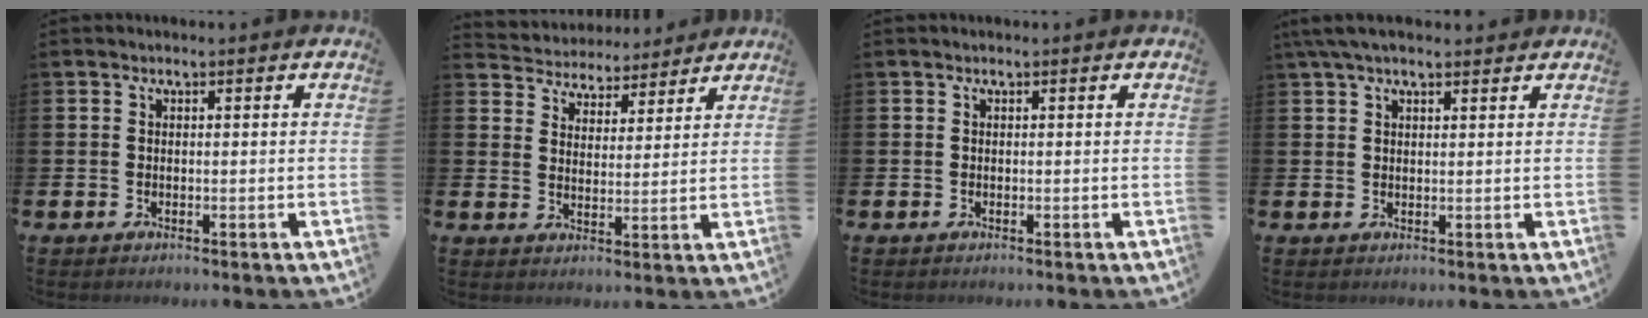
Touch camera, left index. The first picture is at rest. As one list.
[{"total": 4.4, "force": [4.2, 1.3, -0.7], "torque": [-0.017, -0.030, 0.073]}, {"total": 0.0}, {"total": 4.0, "force": [3.1, 1.2, 2.3], "torque": [-0.051, 0.000, 0.057]}]